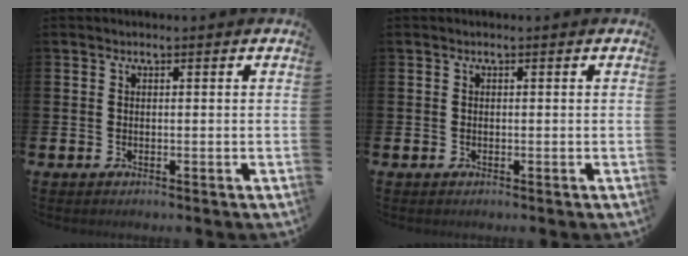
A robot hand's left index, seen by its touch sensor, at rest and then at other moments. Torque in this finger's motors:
{"motor_torque": [0.06, 0.18, -0.02, -0.01]}